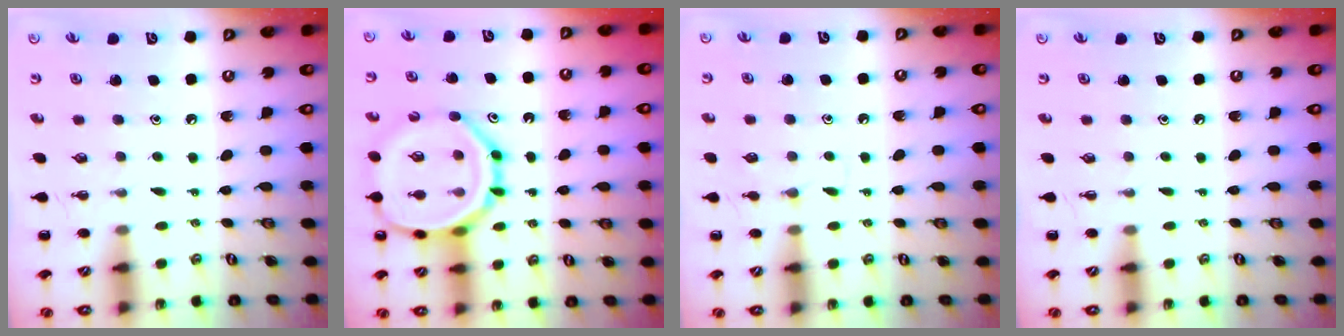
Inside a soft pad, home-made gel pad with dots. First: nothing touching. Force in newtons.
{"total": 16.8, "press": 16.6, "slide": 2.5}
{"total": 4.1, "press": 3.9, "slide": 1.4}
{"total": 0.0}